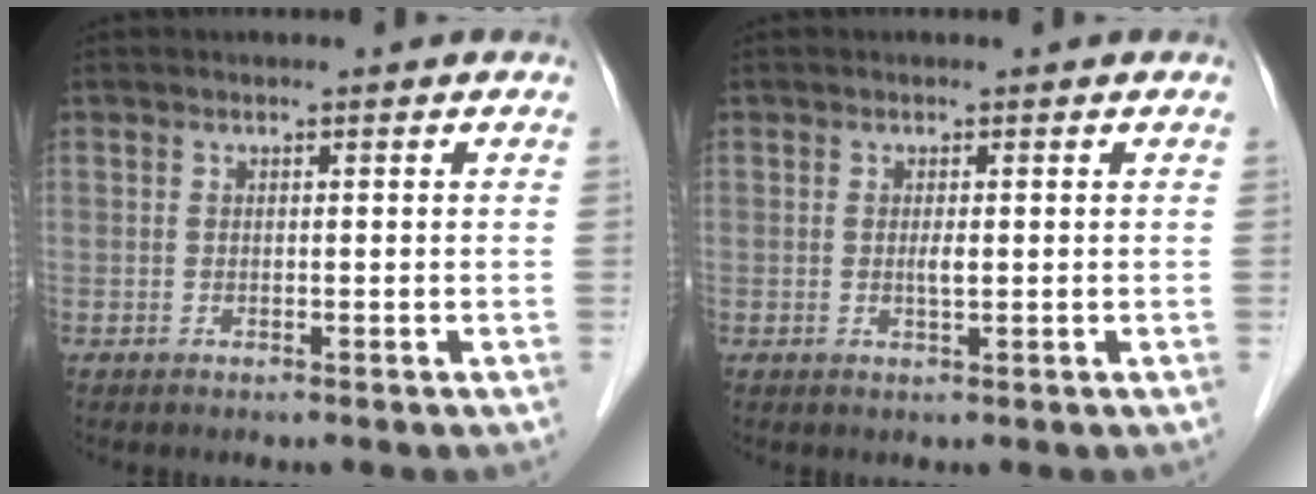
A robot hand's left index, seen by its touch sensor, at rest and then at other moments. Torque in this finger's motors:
{"motor_torque": [0.48, 0.23, 0.05, 0.03]}